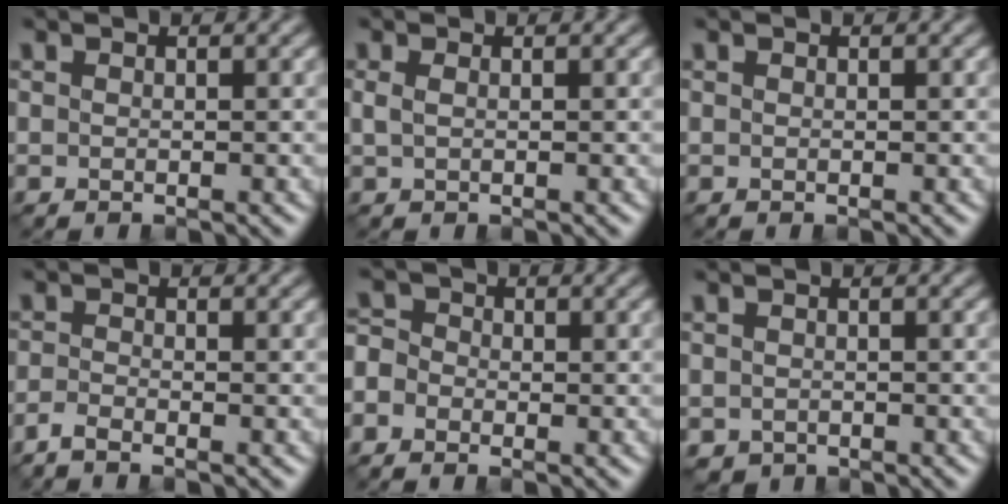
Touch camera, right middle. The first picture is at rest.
{"total": 0.9, "force": [0.2, 0.4, 0.7], "torque": [-0.023, 0.001, 0.006]}
{"total": 0.0}
{"total": 1.4, "force": [-1.2, 0.0, 0.7], "torque": [-0.021, -0.002, -0.031]}
{"total": 2.6, "force": [-1.1, 2.2, 0.8], "torque": [-0.005, 0.012, -0.036]}
{"total": 0.9, "force": [-0.6, 0.7, 0.2], "torque": [-0.004, -0.006, -0.011]}